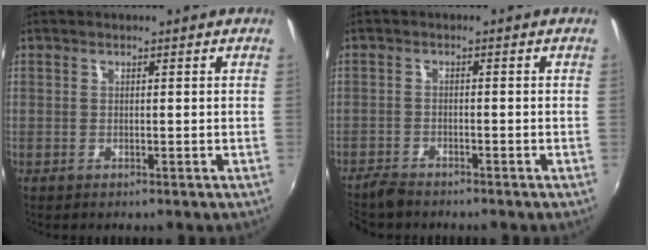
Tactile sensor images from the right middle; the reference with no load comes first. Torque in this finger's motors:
{"motor_torque": [1.09, -1.05, 0.27, 0.21]}